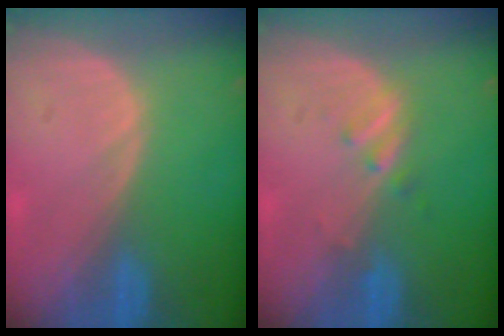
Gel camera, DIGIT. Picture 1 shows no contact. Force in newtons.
{"total": 1.9, "press": 1.9, "slide": 0.3}